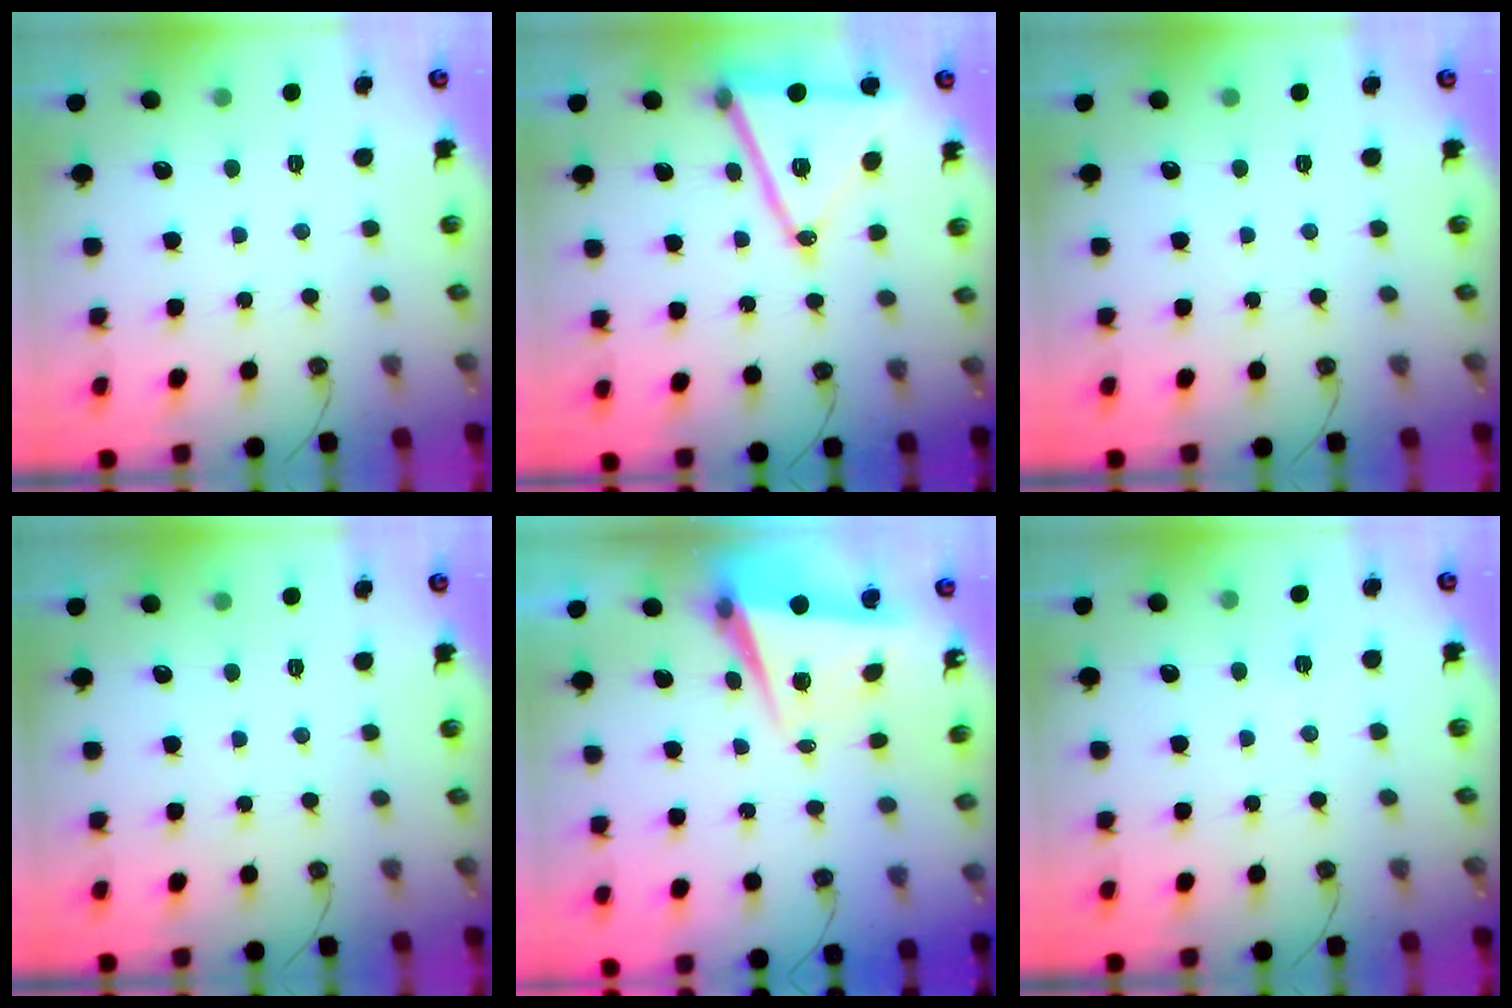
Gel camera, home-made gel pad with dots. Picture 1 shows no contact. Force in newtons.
{"total": 17.8, "press": 17.4, "slide": 3.8}
{"total": 0.0}
{"total": 0.0}
{"total": 6.7, "press": 6.4, "slide": 1.7}
{"total": 6.5, "press": 4.8, "slide": 4.4}